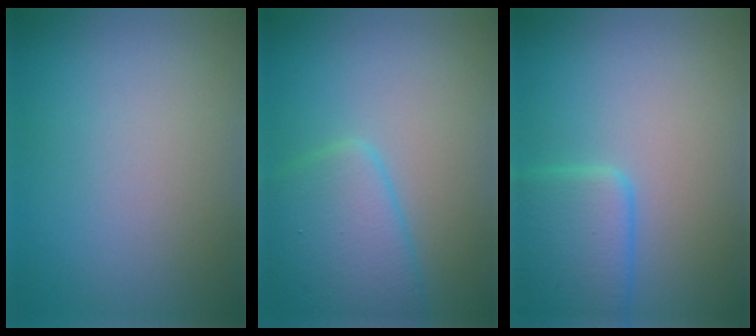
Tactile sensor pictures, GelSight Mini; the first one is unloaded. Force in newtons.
{"total": 5.1, "press": 5.1, "slide": 0.2}
{"total": 4.4, "press": 4.4, "slide": 0.2}